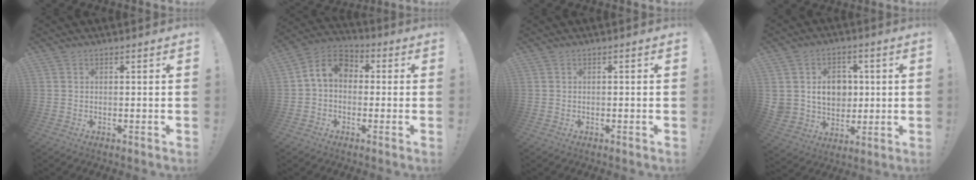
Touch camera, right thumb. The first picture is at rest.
{"total": 8.1, "force": [0.5, 6.1, 5.3], "torque": [-0.096, 0.018, 0.016]}
{"total": 0.0}
{"total": 11.2, "force": [2.2, 9.8, 4.9], "torque": [-0.078, -0.011, 0.051]}